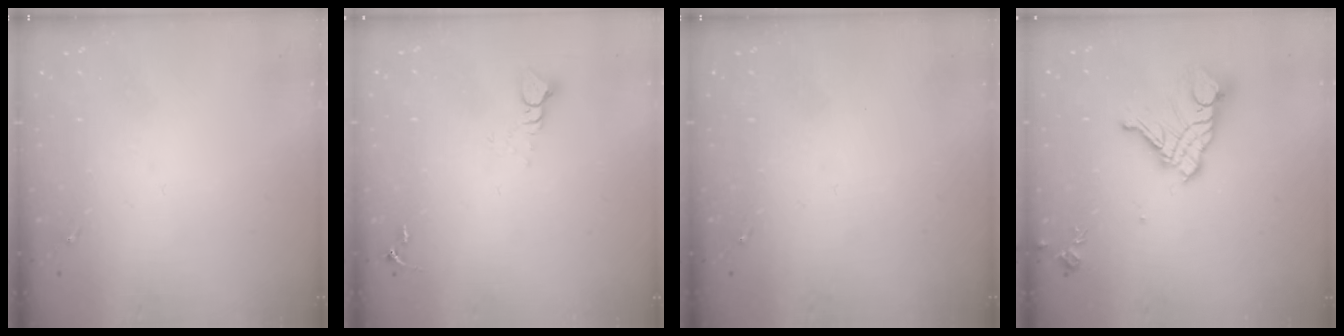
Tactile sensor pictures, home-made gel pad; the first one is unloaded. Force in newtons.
{"total": 3.7, "press": 3.7, "slide": 0.1}
{"total": 0.0}
{"total": 14.3, "press": 14.2, "slide": 1.6}